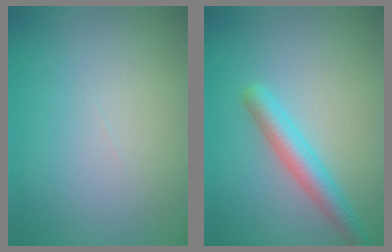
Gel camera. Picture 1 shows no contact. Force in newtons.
{"total": 3.2, "press": 3.2, "slide": 0.1}